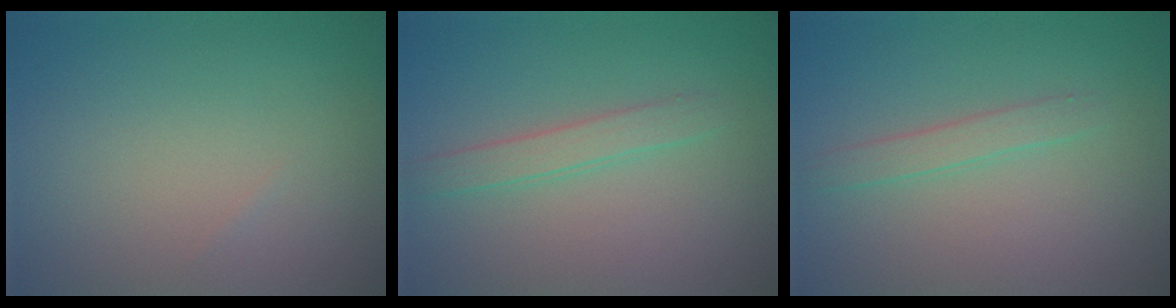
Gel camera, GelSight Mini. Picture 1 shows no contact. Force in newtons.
{"total": 1.9, "press": 1.9, "slide": 0.1}
{"total": 1.5, "press": 1.5, "slide": 0.0}